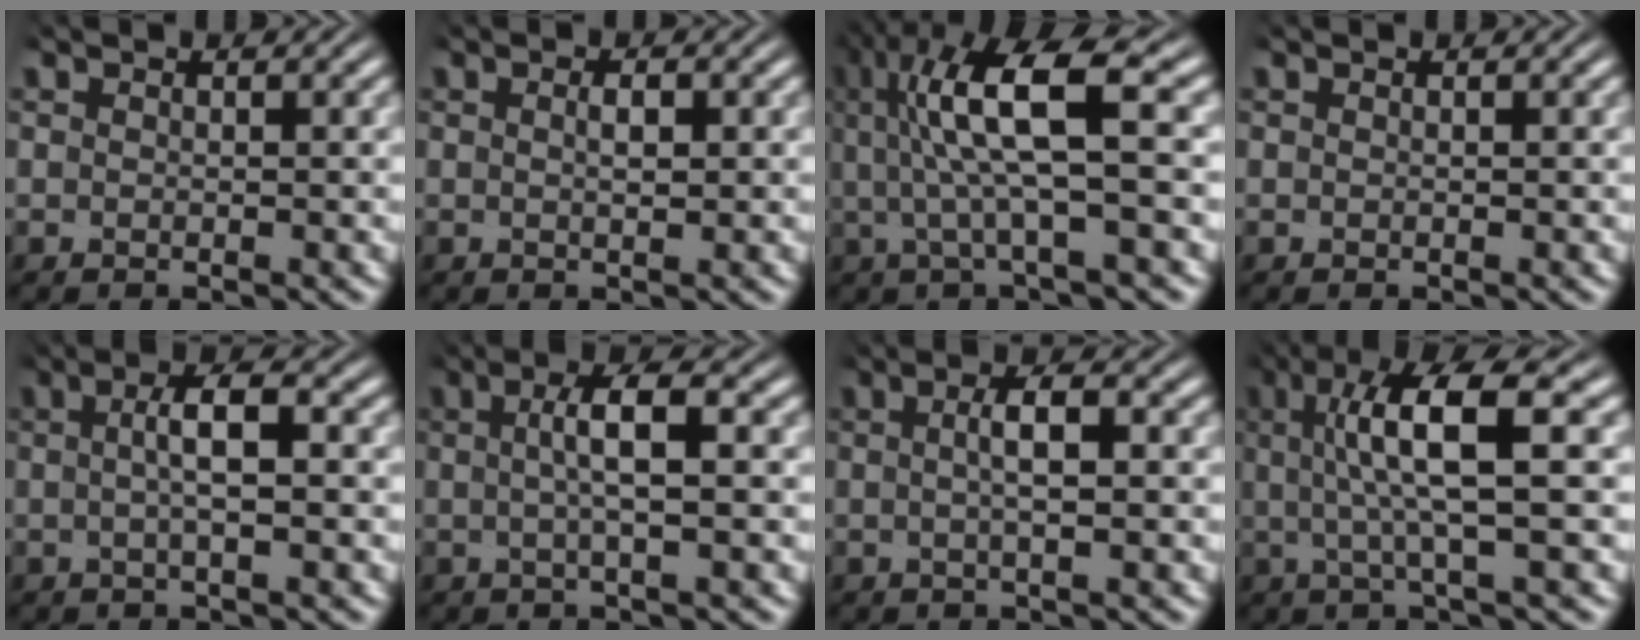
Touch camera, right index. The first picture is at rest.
{"total": 1.5, "force": [-0.1, 0.5, 1.4], "torque": [-0.018, -0.002, -0.003]}
{"total": 8.2, "force": [1.7, 2.8, 7.5], "torque": [-0.145, 0.011, 0.022]}
{"total": 0.0}
{"total": 3.8, "force": [0.0, 1.0, 3.7], "torque": [-0.065, 0.010, -0.008]}
{"total": 4.3, "force": [0.2, 1.0, 4.1], "torque": [-0.077, 0.010, -0.003]}
{"total": 3.3, "force": [0.1, 0.9, 3.2], "torque": [-0.055, 0.009, -0.006]}
{"total": 9.2, "force": [2.7, 2.9, 8.3], "torque": [-0.149, 0.015, 0.031]}